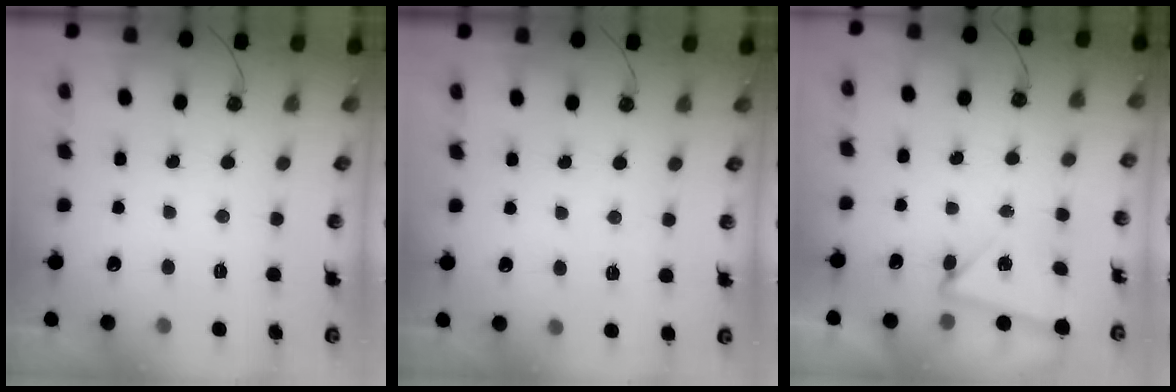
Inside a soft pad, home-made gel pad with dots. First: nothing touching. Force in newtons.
{"total": 2.8, "press": 2.0, "slide": 2.0}
{"total": 4.7, "press": 4.6, "slide": 0.9}